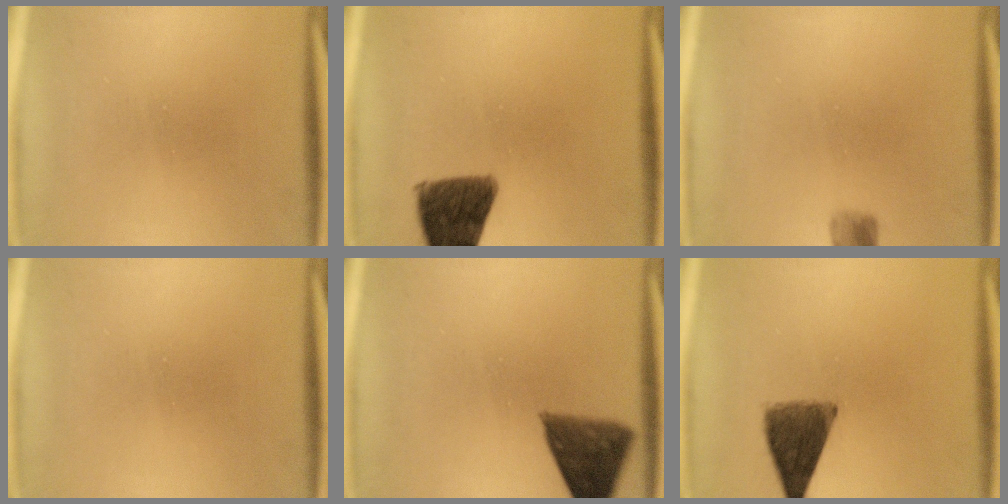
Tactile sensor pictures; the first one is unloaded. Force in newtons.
{"total": 10.9}
{"total": 2.4}
{"total": 0.0}
{"total": 7.6}
{"total": 7.4}